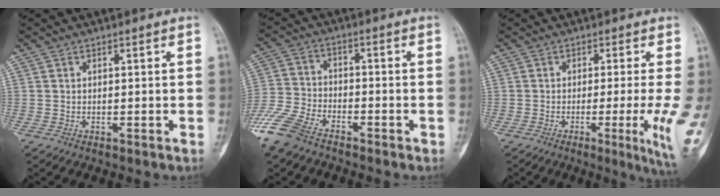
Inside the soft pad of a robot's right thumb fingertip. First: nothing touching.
{"total": 11.4, "force": [-8.3, 5.3, 5.8], "torque": [-0.129, 0.011, -0.169]}
{"total": 8.0, "force": [-1.9, -0.3, 7.8], "torque": [-0.100, -0.017, -0.032]}